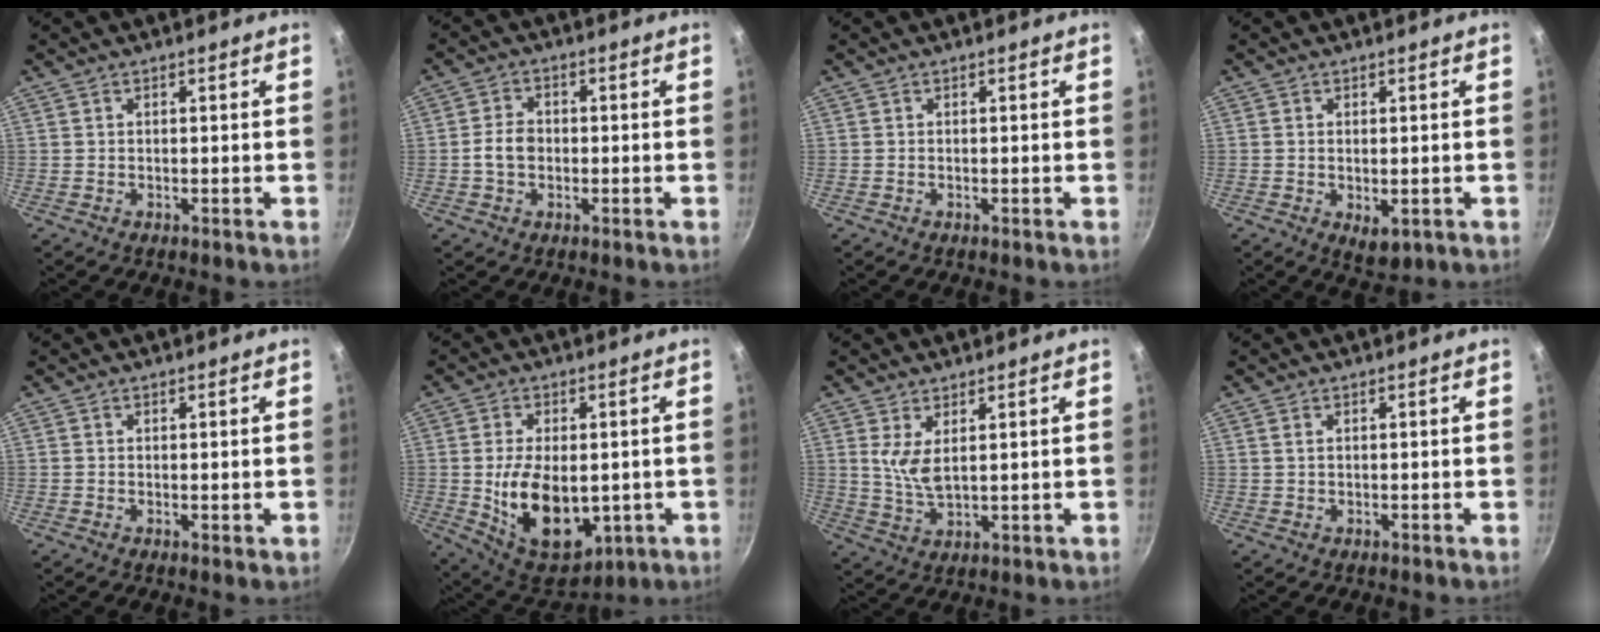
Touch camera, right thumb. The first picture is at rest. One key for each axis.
{"total": 4.4, "fx": -0.7, "fy": 3.3, "fz": 2.8, "tx": -0.045, "ty": 0.017, "tz": -0.017}
{"total": 0.0}
{"total": 4.1, "fx": -0.9, "fy": 2.3, "fz": 3.2, "tx": -0.046, "ty": -0.013, "tz": -0.008}
{"total": 0.6, "fx": 0.1, "fy": 0.3, "fz": 0.5, "tx": -0.008, "ty": -0.003, "tz": 0.001}
{"total": 16.6, "fx": -1.6, "fy": 10.2, "fz": 13.0, "tx": -0.194, "ty": -0.012, "tz": -0.003}
{"total": 5.4, "fx": 2.1, "fy": 2.2, "fz": 4.5, "tx": -0.086, "ty": -0.022, "tz": 0.047}
{"total": 0.8, "fx": 0.3, "fy": 0.4, "fz": 0.6, "tx": -0.012, "ty": 0.001, "tz": 0.005}